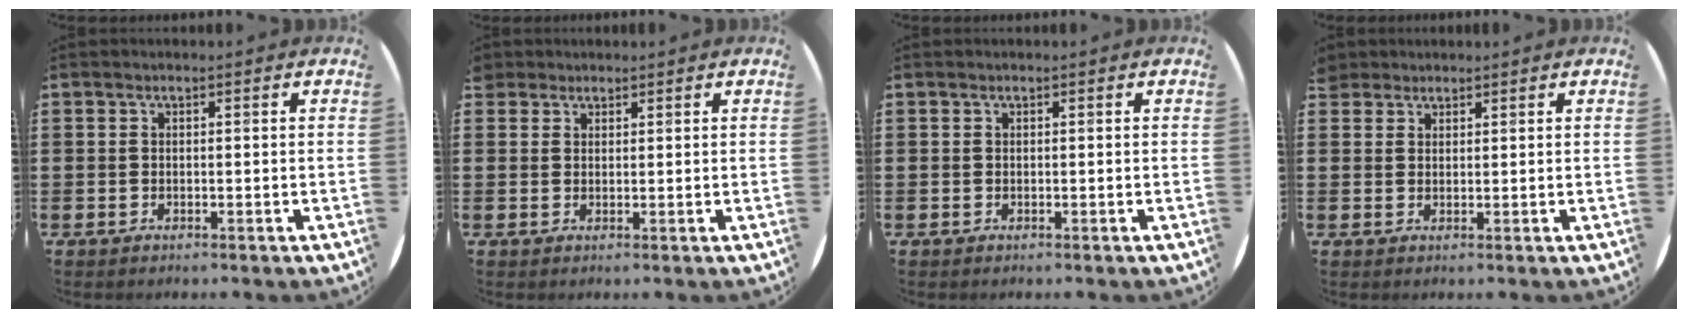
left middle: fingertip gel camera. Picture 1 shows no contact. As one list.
[{"total": 1.5, "force": [1.3, 0.7, 0.0], "torque": [0.006, 0.000, 0.025]}, {"total": 0.0}, {"total": 1.9, "force": [1.8, 0.8, 0.0], "torque": [0.004, 0.000, 0.034]}]